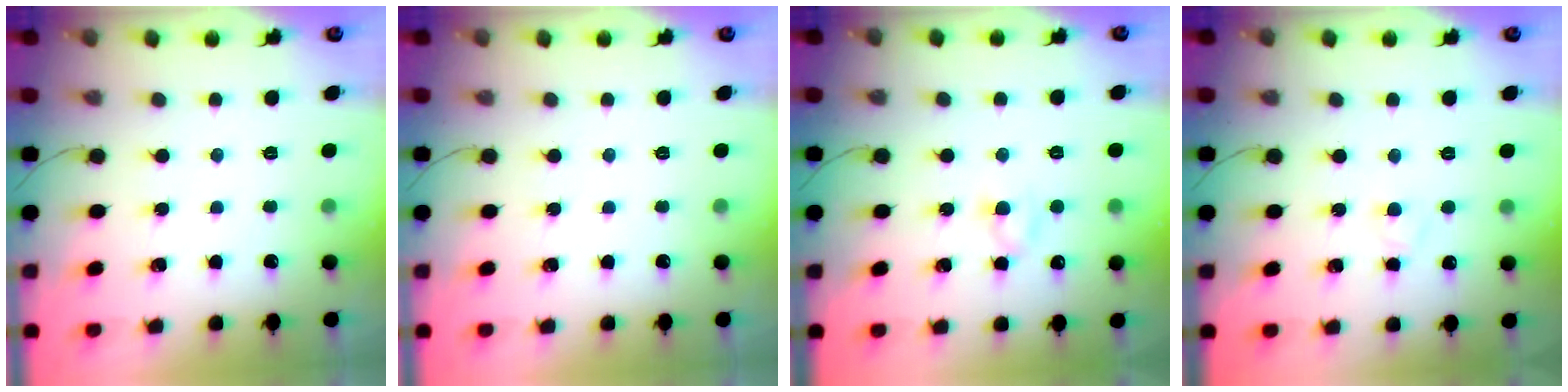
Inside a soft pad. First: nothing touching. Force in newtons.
{"total": 0.0}
{"total": 2.9, "press": 2.6, "slide": 1.3}
{"total": 2.2, "press": 1.9, "slide": 1.1}